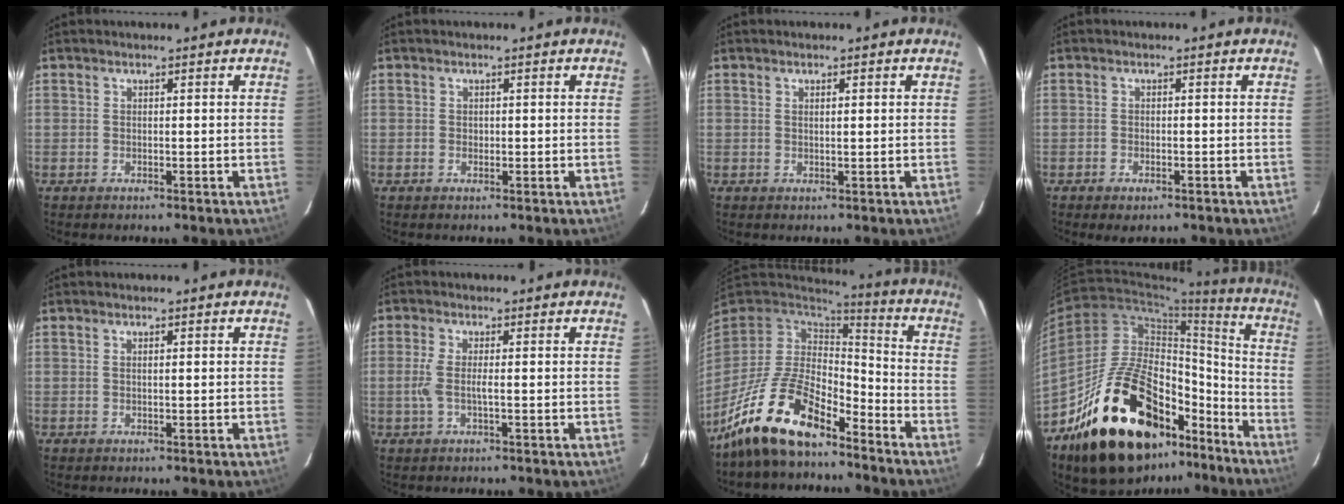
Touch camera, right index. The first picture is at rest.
{"total": 0.7, "force": [0.0, 0.7, 0.2], "torque": [-0.001, 0.002, 0.000]}
{"total": 0.9, "force": [0.4, 0.2, 0.8], "torque": [-0.013, 0.003, 0.007]}
{"total": 2.4, "force": [-1.6, 1.1, 1.3], "torque": [-0.031, -0.006, -0.028]}
{"total": 0.6, "force": [0.2, 0.0, 0.6], "torque": [-0.010, 0.002, 0.003]}
{"total": 3.8, "force": [-0.5, 0.6, 3.7], "torque": [-0.080, 0.000, -0.011]}
{"total": 16.5, "force": [-11.8, 6.3, 9.8], "torque": [-0.205, -0.010, -0.219]}
{"total": 29.3, "force": [-19.8, 14.1, 16.3], "torque": [-0.278, 0.037, -0.289]}